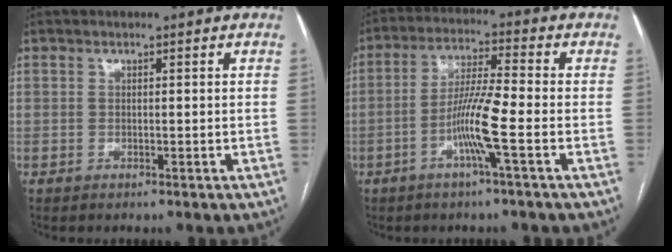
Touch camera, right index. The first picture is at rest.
{"total": 8.0, "force": [-2.8, -0.5, 7.5], "torque": [-0.146, -0.002, -0.059]}